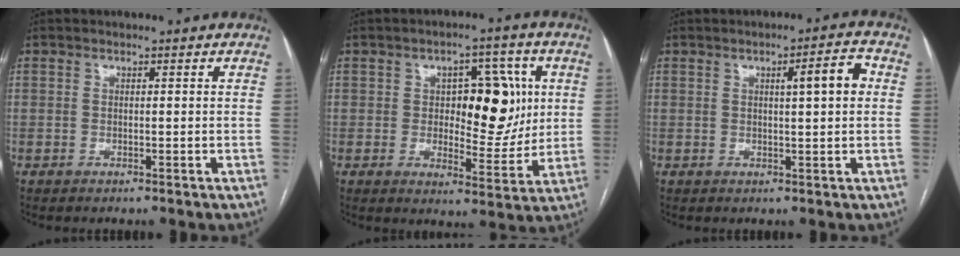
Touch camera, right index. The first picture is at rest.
{"total": 11.7, "force": [2.1, 5.6, 10.1], "torque": [-0.130, 0.019, 0.039]}
{"total": 5.0, "force": [1.0, 0.5, 4.9], "torque": [-0.071, 0.009, 0.014]}